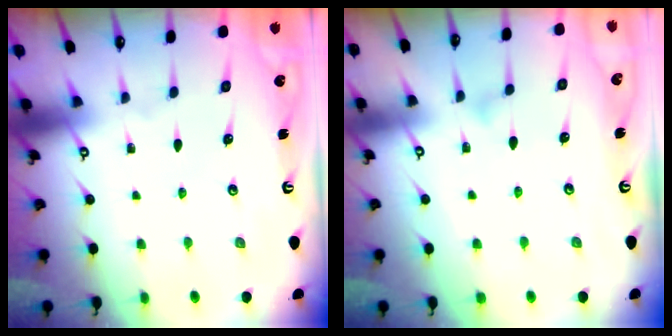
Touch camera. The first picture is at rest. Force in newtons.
{"total": 4.1, "press": 4.1, "slide": 0.3}